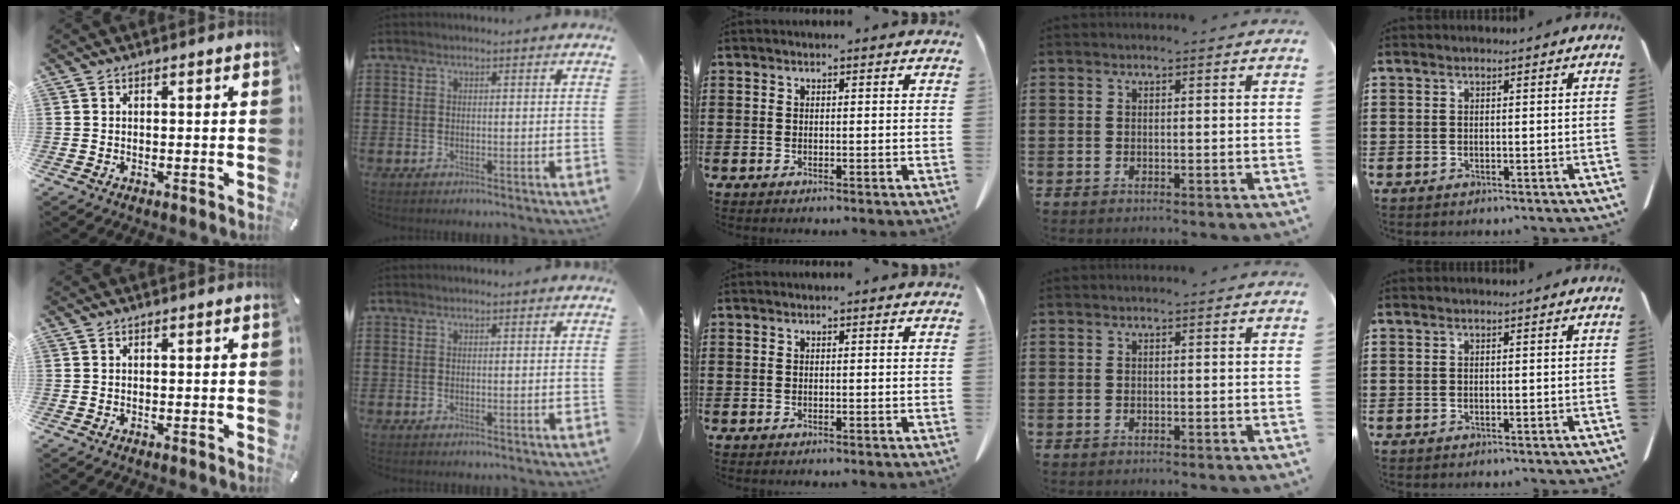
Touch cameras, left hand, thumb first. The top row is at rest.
{}